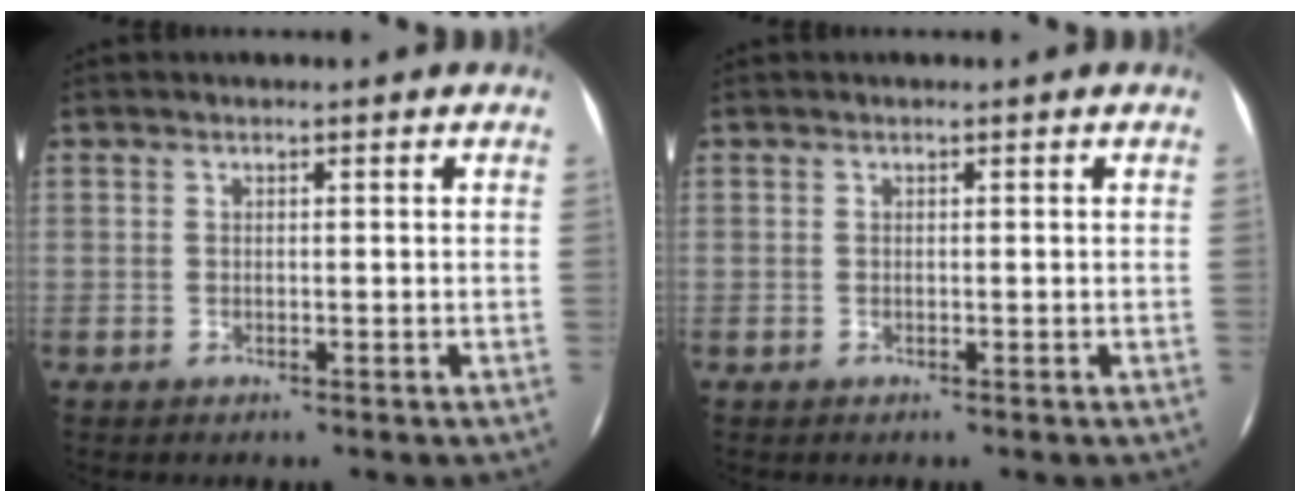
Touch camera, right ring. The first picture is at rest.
{"total": 0.0}